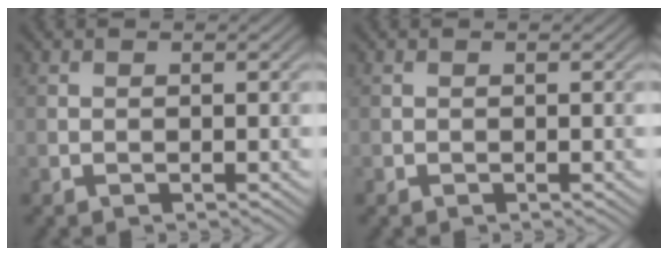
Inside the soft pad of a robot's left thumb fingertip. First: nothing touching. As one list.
[{"total": 0.0}]